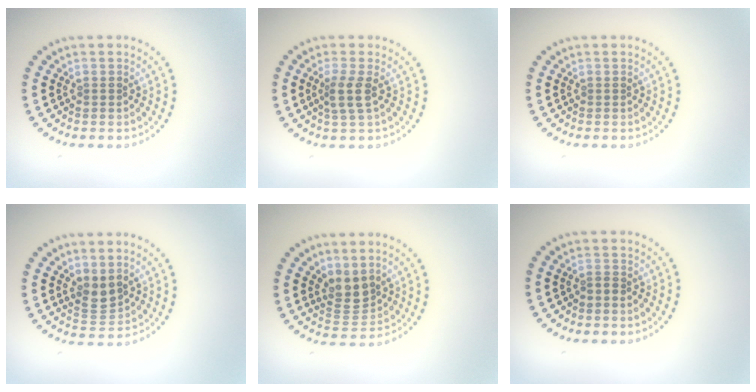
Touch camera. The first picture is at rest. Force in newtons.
{"total": 2.0, "press": 1.6, "slide": 1.2}
{"total": 0.0}
{"total": 2.0, "press": 1.6, "slide": 1.2}
{"total": 2.7, "press": 2.2, "slide": 1.6}
{"total": 0.5, "press": 0.4, "slide": 0.3}